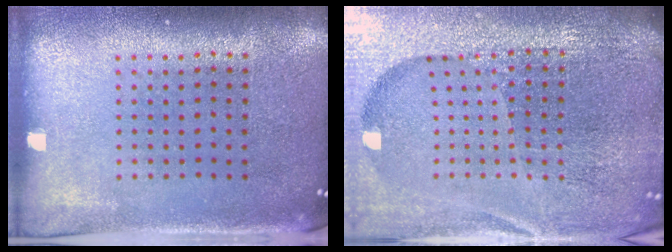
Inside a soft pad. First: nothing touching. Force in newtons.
{"total": 6.3, "press": 5.5, "slide": 3.0}